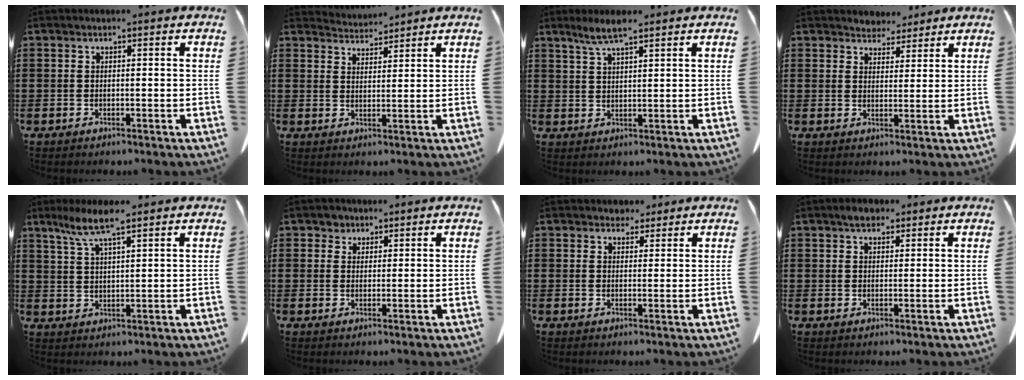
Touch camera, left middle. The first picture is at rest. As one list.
[{"total": 3.4, "force": [3.4, 0.4, 0.0], "torque": [-0.010, -0.012, 0.063]}, {"total": 4.4, "force": [3.0, 0.6, 3.1], "torque": [-0.067, 0.002, 0.053]}, {"total": 3.8, "force": [3.5, 1.4, -0.2], "torque": [-0.009, -0.006, 0.067]}, {"total": 6.4, "force": [4.4, 0.8, 4.6], "torque": [-0.099, -0.004, 0.078]}, {"total": 2.0, "force": [1.4, 1.4, 0.2], "torque": [-0.003, 0.003, 0.026]}, {"total": 2.5, "force": [2.2, 1.1, 0.3], "torque": [-0.003, 0.002, 0.040]}, {"total": 2.5, "force": [1.9, 1.2, 1.0], "torque": [-0.009, 0.001, 0.033]}]